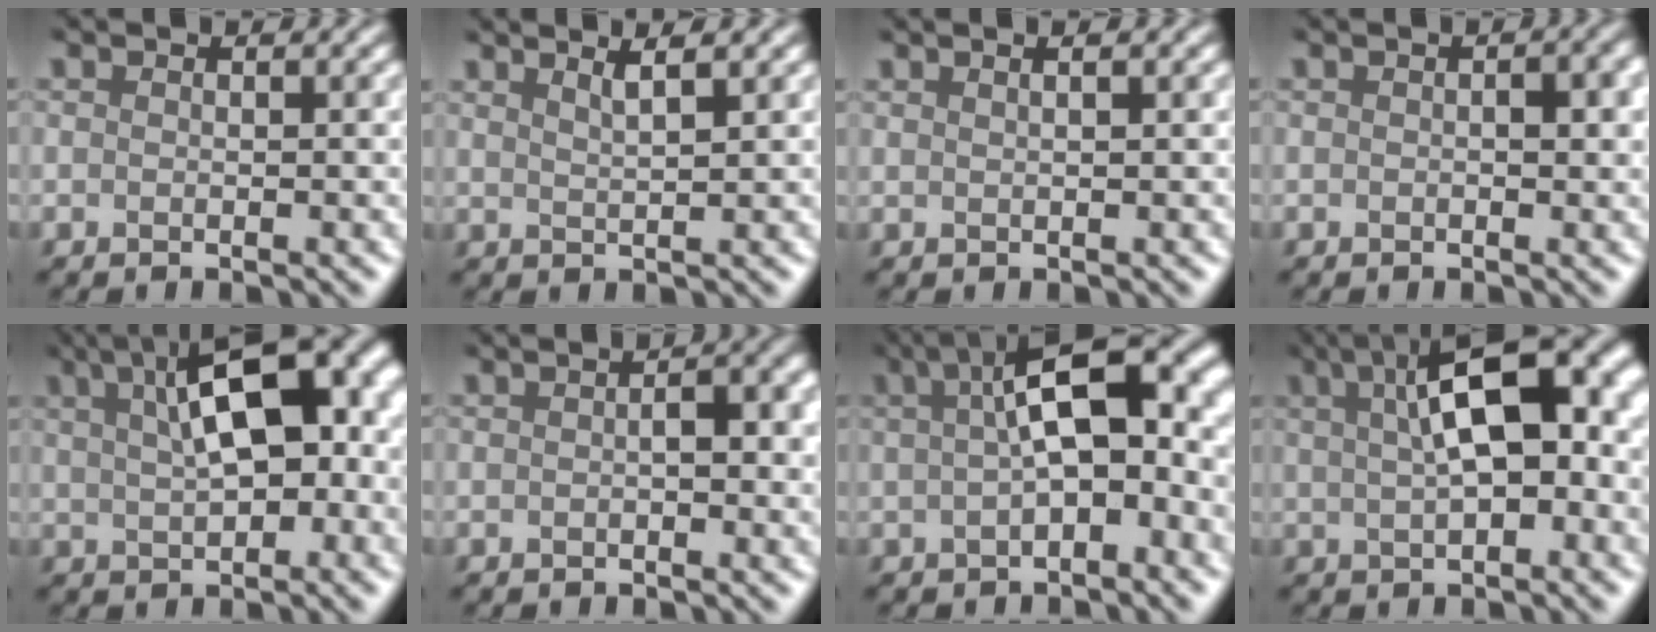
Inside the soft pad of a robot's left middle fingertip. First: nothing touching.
{"total": 2.6, "force": [2.3, 0.5, 1.1], "torque": [0.000, 0.015, 0.007]}
{"total": 2.0, "force": [1.4, 0.9, 1.1], "torque": [0.008, 0.005, -0.002]}
{"total": 1.1, "force": [0.3, 0.3, 1.0], "torque": [-0.015, 0.002, 0.005]}
{"total": 10.9, "force": [3.6, 4.1, 9.5], "torque": [-0.120, 0.027, 0.045]}
{"total": 1.8, "force": [0.1, 0.4, 1.8], "torque": [-0.029, 0.005, 0.000]}
{"total": 9.6, "force": [1.8, 3.3, 8.9], "torque": [-0.121, 0.028, 0.020]}
{"total": 10.0, "force": [2.8, 3.5, 8.9], "torque": [-0.105, 0.029, 0.033]}